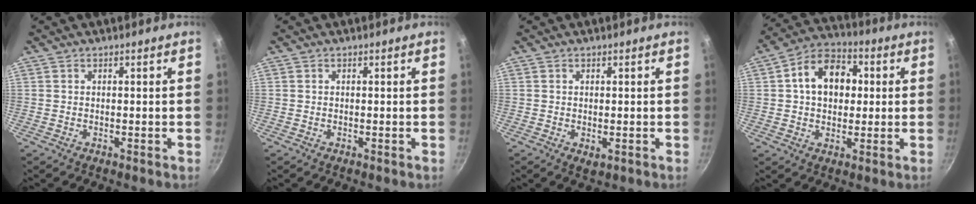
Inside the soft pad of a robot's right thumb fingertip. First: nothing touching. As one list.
[{"total": 0.0}, {"total": 1.4, "force": [-0.2, 0.9, 1.1], "torque": [-0.016, -0.004, 0.000]}, {"total": 12.1, "force": [1.9, 8.8, 8.0], "torque": [-0.089, 0.019, 0.015]}]